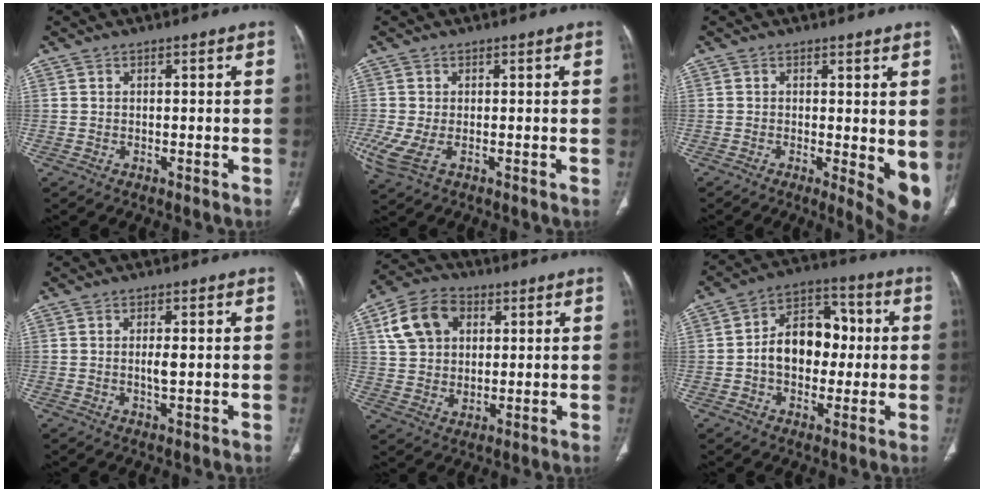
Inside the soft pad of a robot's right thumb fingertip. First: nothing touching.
{"total": 4.8, "force": [-1.3, 2.3, 4.1], "torque": [-0.112, -0.014, -0.021]}
{"total": 7.7, "force": [-0.1, 2.7, 7.2], "torque": [-0.088, -0.017, 0.002]}
{"total": 2.5, "force": [0.1, 0.7, 2.4], "torque": [-0.046, -0.002, 0.004]}
{"total": 12.1, "force": [4.2, 8.9, 7.0], "torque": [-0.107, 0.002, 0.075]}
{"total": 13.6, "force": [-0.1, 9.6, 9.6], "torque": [-0.113, 0.035, -0.008]}